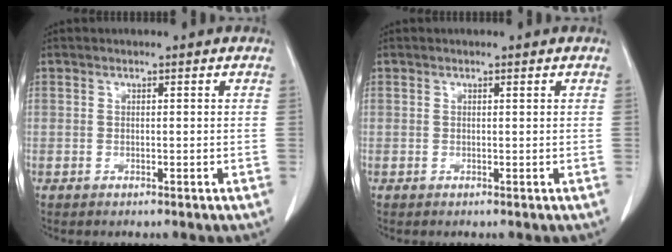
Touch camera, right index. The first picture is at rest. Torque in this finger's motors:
{"motor_torque": [-0.06, 0.01, -0.01, -0.01]}